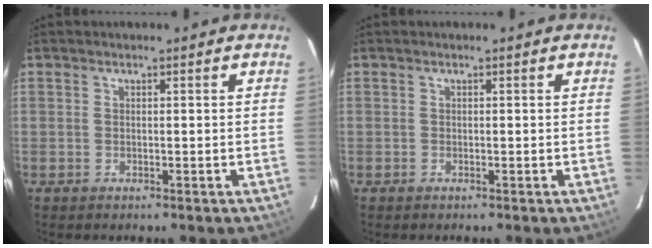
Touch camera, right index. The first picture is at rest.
{"total": 0.0}